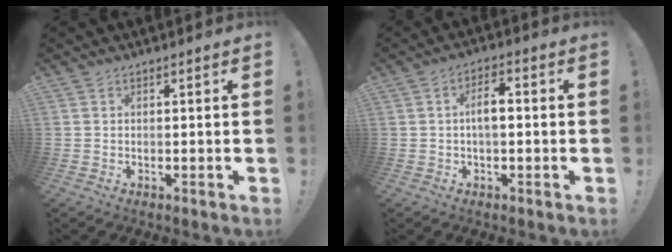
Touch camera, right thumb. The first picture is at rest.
{"total": 5.6, "force": [-0.4, 2.3, 5.1], "torque": [-0.087, 0.012, -0.007]}